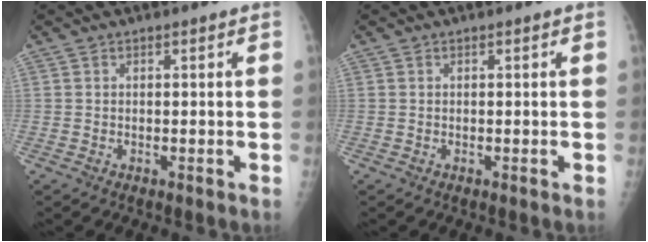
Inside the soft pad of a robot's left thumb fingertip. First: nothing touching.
{"total": 0.0}